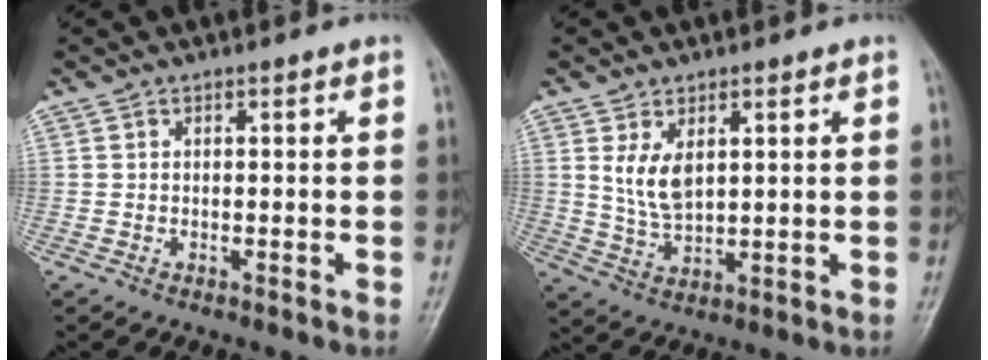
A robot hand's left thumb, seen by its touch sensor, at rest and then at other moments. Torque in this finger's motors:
{"motor_torque": [-0.14, 0.30, 0.60, -0.23, 0.09]}